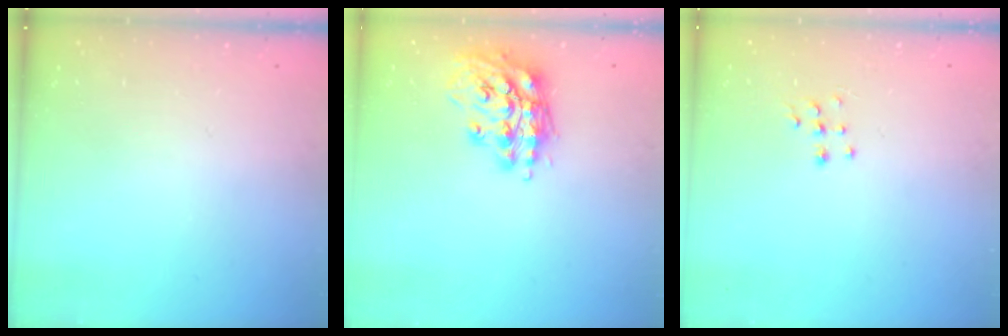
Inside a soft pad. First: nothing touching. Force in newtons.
{"total": 14.9, "press": 14.9, "slide": 1.6}
{"total": 5.2, "press": 5.2, "slide": 0.3}